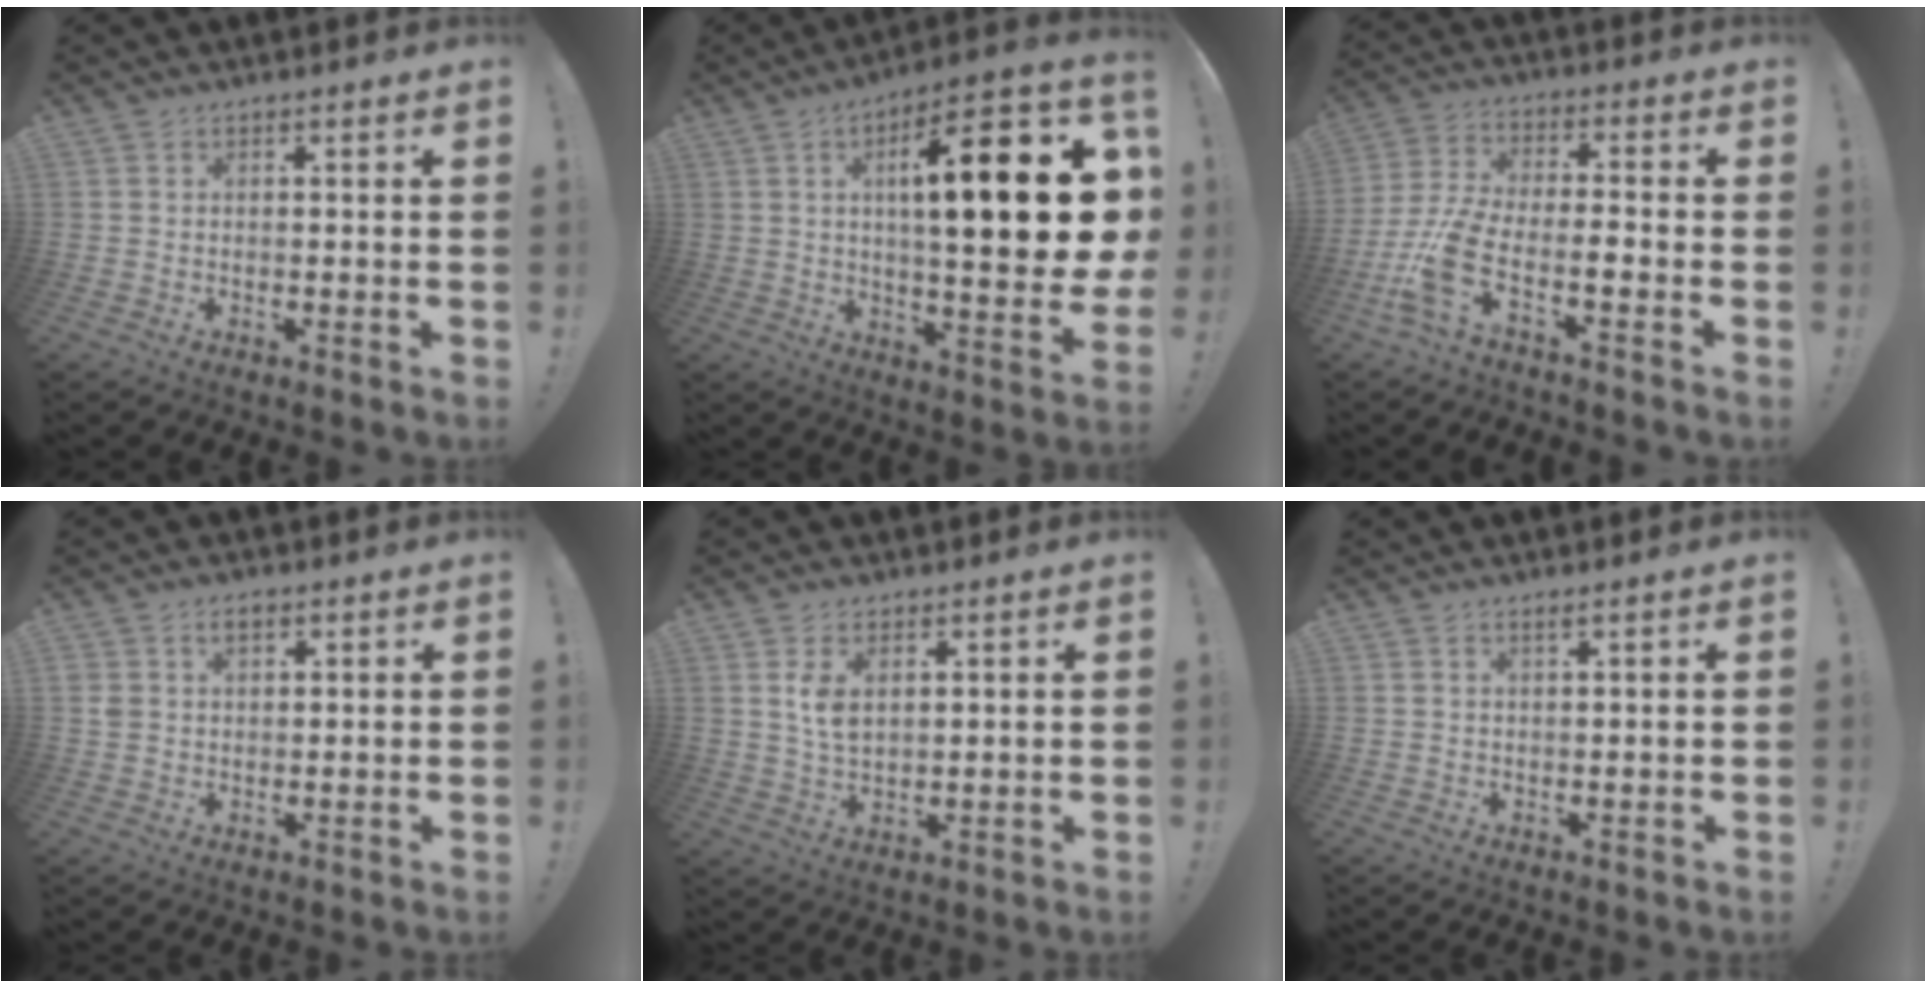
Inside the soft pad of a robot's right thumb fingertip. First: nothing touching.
{"total": 22.3, "force": [4.2, 6.0, 21.0], "torque": [-0.314, -0.011, 0.058]}
{"total": 11.7, "force": [-5.4, 4.6, 9.3], "torque": [-0.202, 0.014, -0.097]}
{"total": 3.2, "force": [1.4, 2.1, 1.9], "torque": [-0.026, -0.001, 0.024]}
{"total": 5.6, "force": [2.2, 3.1, 4.2], "torque": [-0.075, -0.012, 0.037]}
{"total": 1.1, "force": [0.6, 0.1, 0.9], "torque": [-0.019, 0.002, 0.010]}